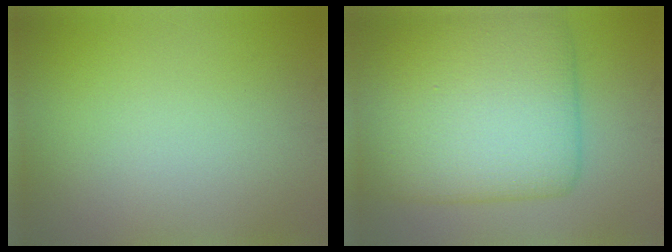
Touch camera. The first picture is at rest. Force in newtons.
{"total": 11.1, "press": 11.1, "slide": 0.1}